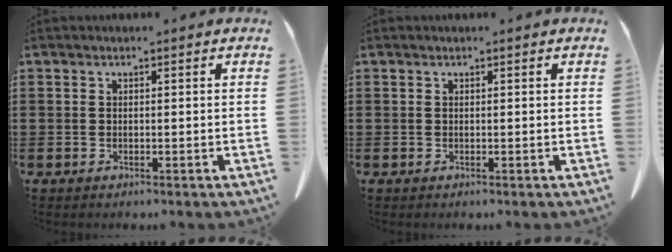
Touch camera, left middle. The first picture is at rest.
{"total": 0.0}